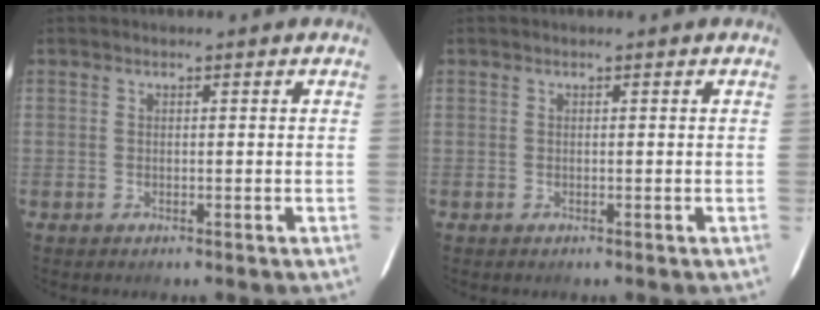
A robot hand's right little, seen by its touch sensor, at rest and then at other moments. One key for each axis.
{"total": 0.0}